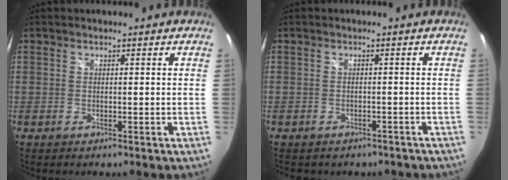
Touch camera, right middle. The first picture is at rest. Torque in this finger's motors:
{"motor_torque": [1.07, -1.07, 0.10, 0.05]}